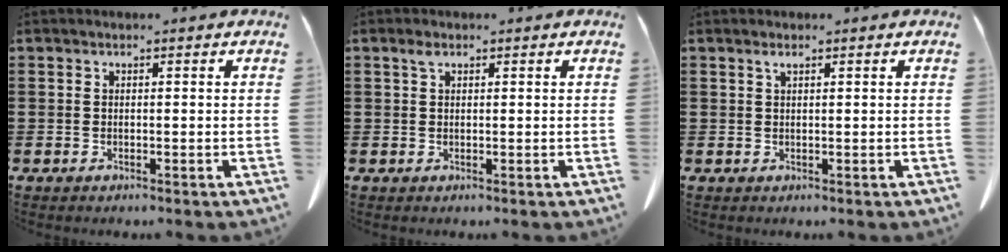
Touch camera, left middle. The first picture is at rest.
{"total": 1.4, "force": [0.7, 0.7, 1.0], "torque": [-0.023, 0.003, 0.013]}
{"total": 1.0, "force": [0.6, 0.1, 0.8], "torque": [-0.018, -0.001, 0.013]}